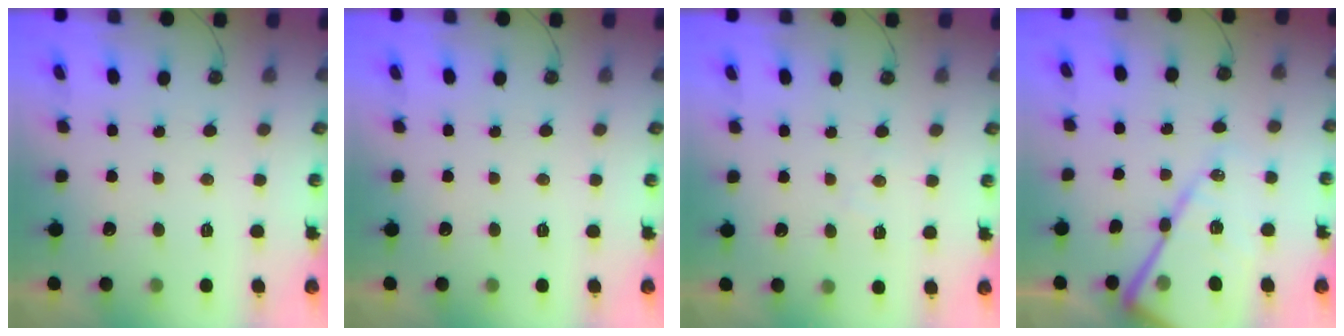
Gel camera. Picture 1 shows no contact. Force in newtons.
{"total": 0.0}
{"total": 4.7, "press": 4.7, "slide": 0.7}
{"total": 17.6, "press": 17.5, "slide": 1.6}